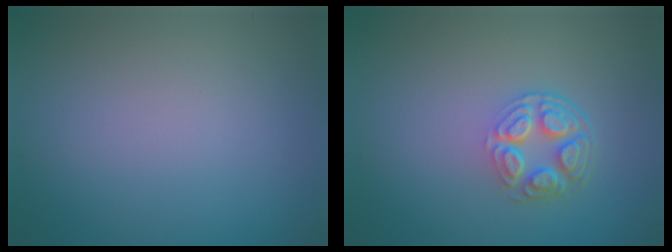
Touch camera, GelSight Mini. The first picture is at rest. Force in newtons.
{"total": 4.2, "press": 3.1, "slide": 2.8}